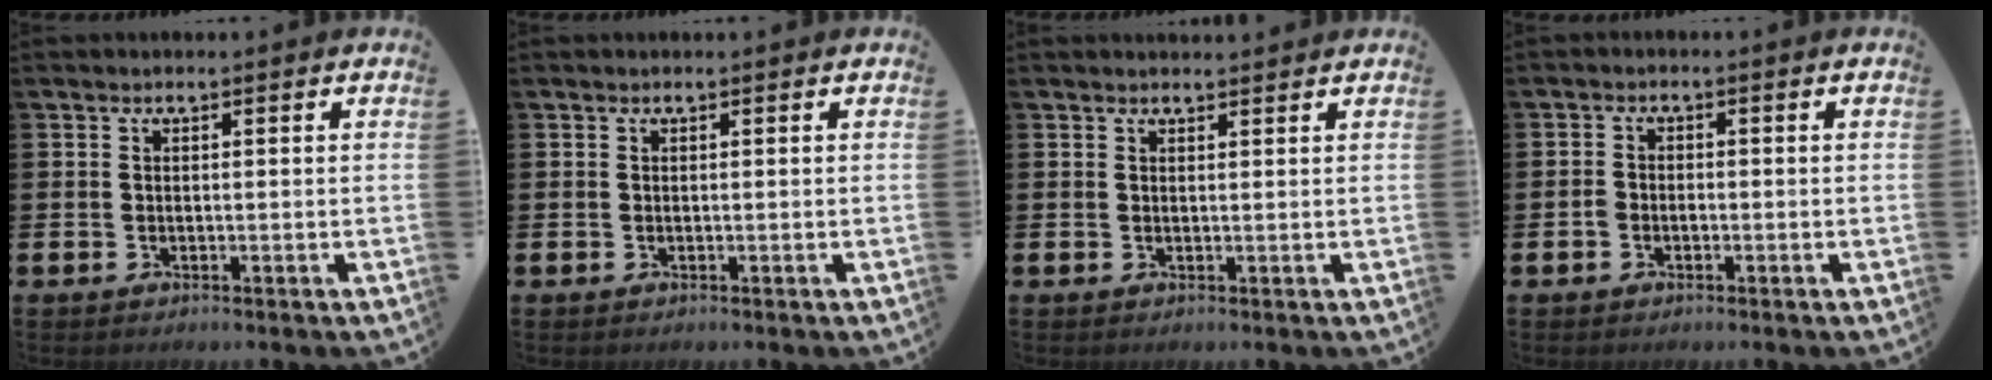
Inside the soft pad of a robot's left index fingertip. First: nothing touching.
{"total": 0.0}
{"total": 1.2, "force": [1.2, 0.1, 0.1], "torque": [0.013, -0.007, 0.018]}
{"total": 1.4, "force": [-0.6, 1.1, 0.5], "torque": [-0.007, 0.002, -0.016]}